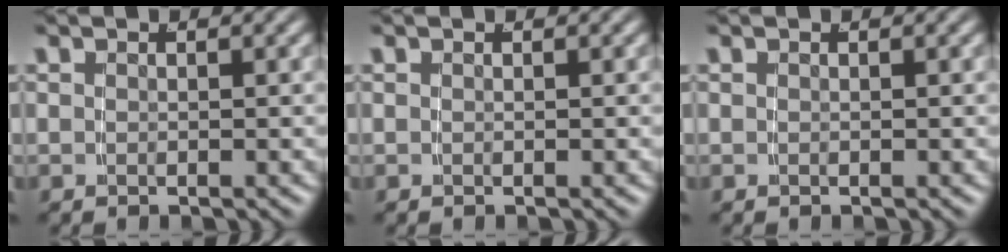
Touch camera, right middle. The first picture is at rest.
{"total": 0.0}
{"total": 0.0}